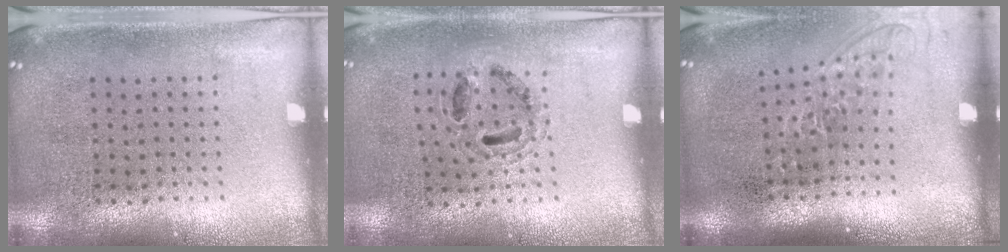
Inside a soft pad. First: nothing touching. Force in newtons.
{"total": 0.9, "press": 0.8, "slide": 0.2}
{"total": 1.3, "press": 1.0, "slide": 0.7}